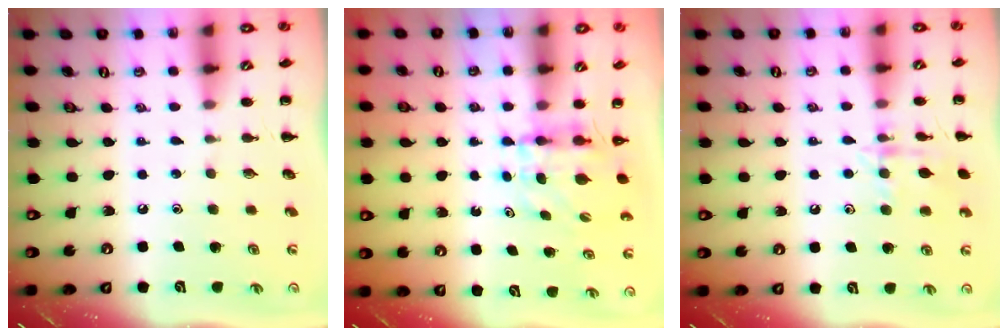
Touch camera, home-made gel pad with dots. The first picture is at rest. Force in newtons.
{"total": 4.0, "press": 4.0, "slide": 0.1}
{"total": 10.2, "press": 10.2, "slide": 0.6}